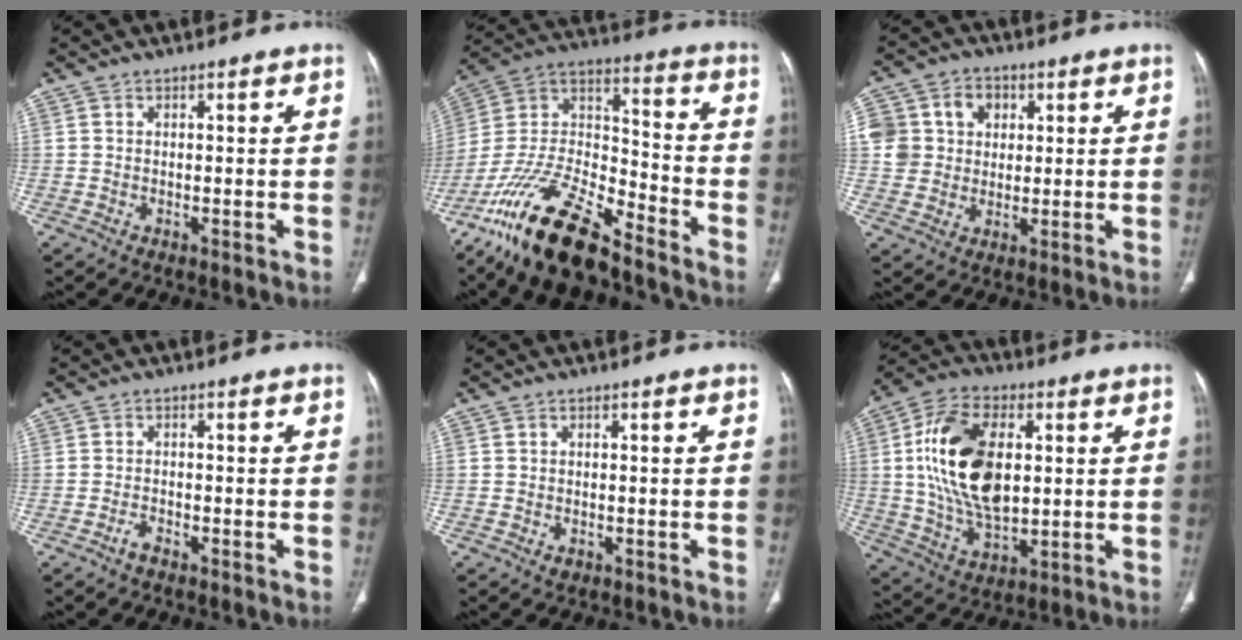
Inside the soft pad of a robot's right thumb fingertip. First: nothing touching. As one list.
[{"total": 21.4, "force": [-16.1, 7.0, 12.3], "torque": [-0.244, 0.067, -0.302]}, {"total": 11.3, "force": [2.5, 10.2, 4.2], "torque": [-0.056, 0.016, 0.047]}, {"total": 1.5, "force": [-1.2, 0.5, 0.7], "torque": [-0.017, 0.007, -0.022]}, {"total": 0.8, "force": [-0.4, 0.6, 0.4], "torque": [0.000, 0.001, -0.002]}, {"total": 19.2, "force": [2.7, 11.0, 15.5], "torque": [-0.283, -0.003, 0.053]}]